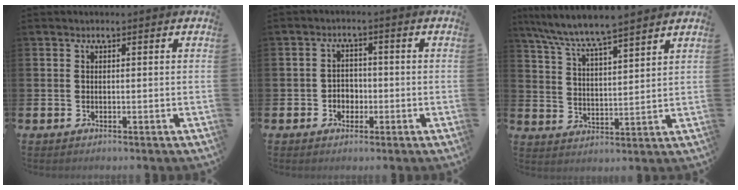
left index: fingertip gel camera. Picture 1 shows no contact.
{"total": 2.6, "force": [-0.9, 2.2, 0.9], "torque": [-0.018, 0.005, -0.024]}
{"total": 7.2, "force": [6.9, 0.1, 1.9], "torque": [-0.063, -0.042, 0.121]}